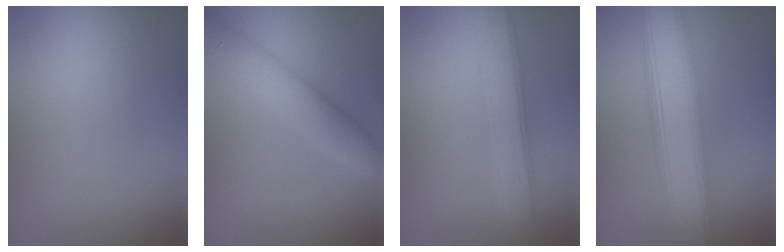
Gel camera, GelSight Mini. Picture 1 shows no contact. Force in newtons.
{"total": 4.4, "press": 4.4, "slide": 0.1}
{"total": 4.3, "press": 4.3, "slide": 0.1}
{"total": 8.3, "press": 8.3, "slide": 0.6}